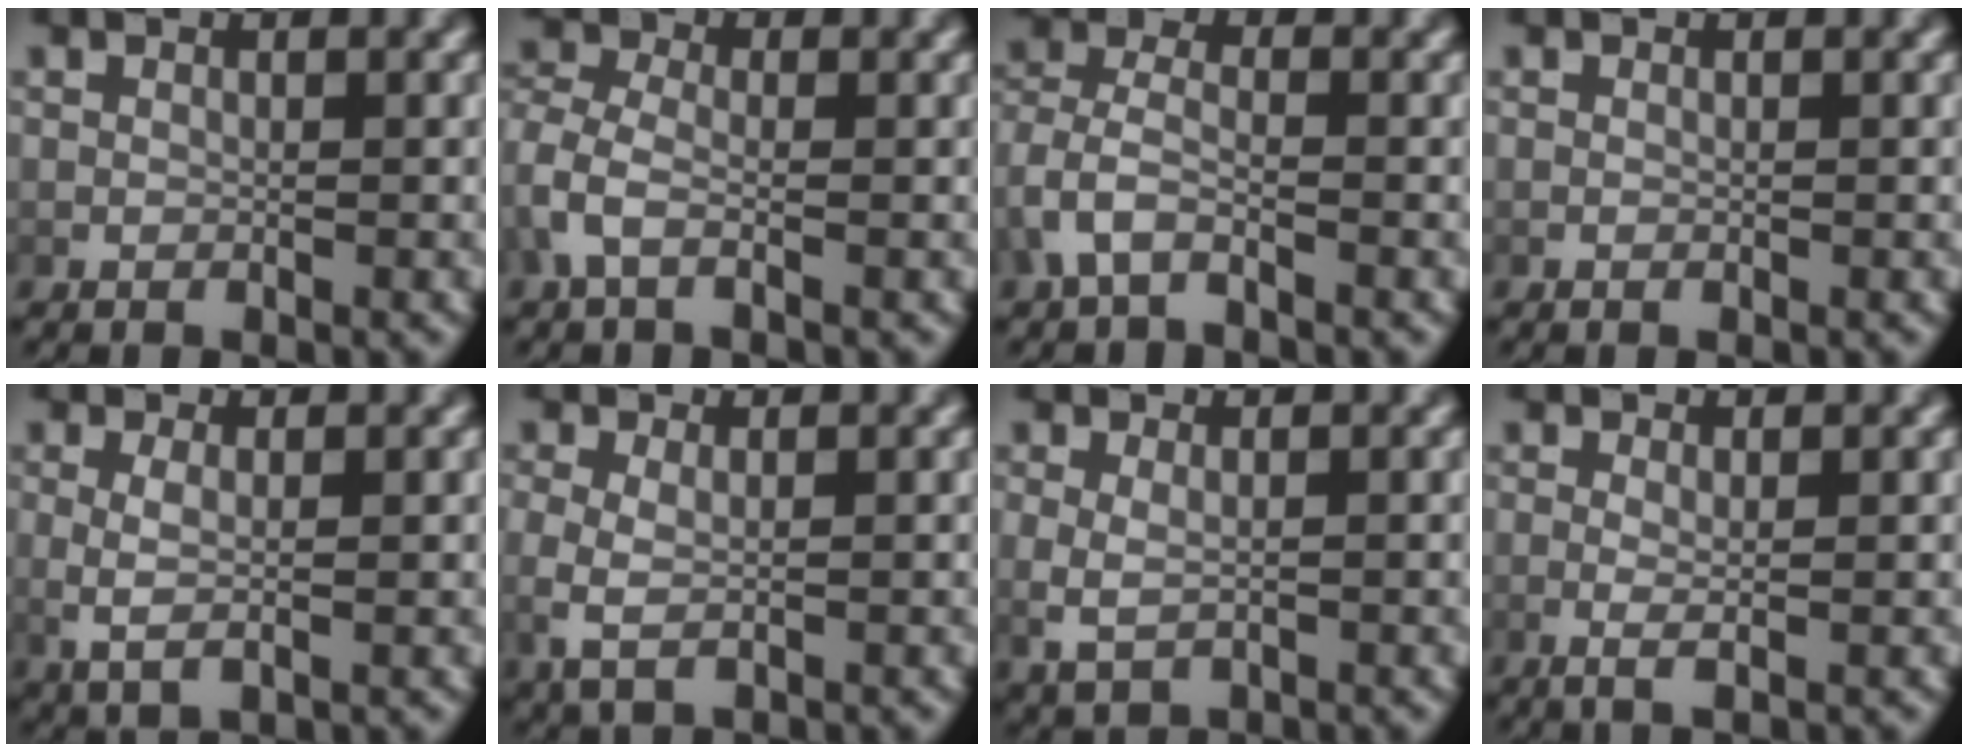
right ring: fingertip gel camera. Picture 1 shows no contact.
{"total": 2.6, "force": [-0.1, 1.8, 1.9], "torque": [-0.057, -0.012, -0.001]}
{"total": 2.9, "force": [-0.6, 2.0, 2.1], "torque": [-0.056, -0.015, -0.004]}
{"total": 0.0}
{"total": 3.2, "force": [0.2, 1.5, 2.8], "torque": [-0.069, -0.011, 0.015]}
{"total": 3.0, "force": [0.0, 1.8, 2.4], "torque": [-0.066, -0.015, 0.013]}
{"total": 2.9, "force": [0.0, 2.0, 2.1], "torque": [-0.054, -0.013, 0.015]}
{"total": 1.4, "force": [-0.2, 0.1, 1.4], "torque": [-0.042, -0.018, 0.003]}